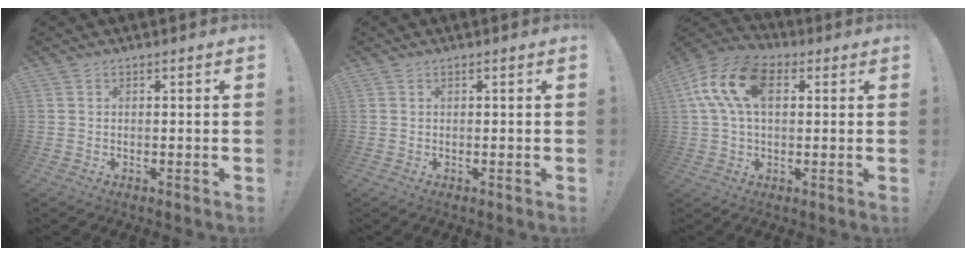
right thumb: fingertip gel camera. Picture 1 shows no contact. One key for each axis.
{"total": 0.0}
{"total": 16.0, "fx": 4.1, "fy": 9.7, "fz": 12.1, "tx": -0.238, "ty": 0.010, "tz": 0.074}